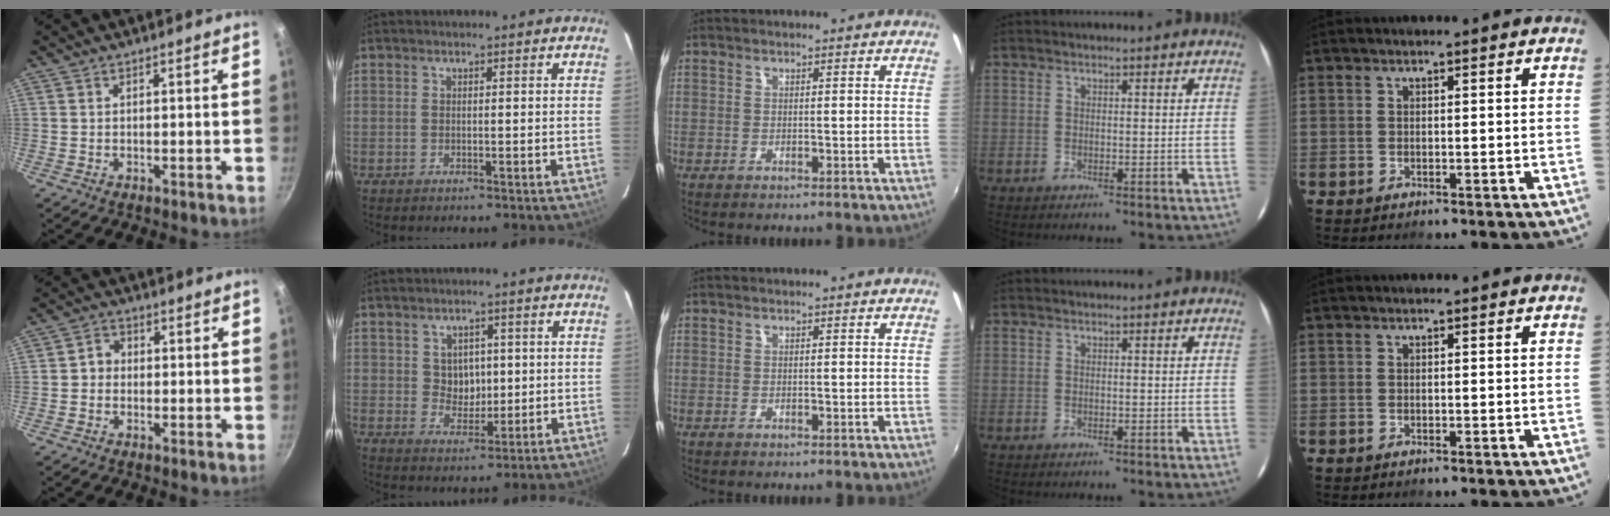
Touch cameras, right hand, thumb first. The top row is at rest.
{"thumb": {"total": 3.3, "force": [-0.2, 2.9, 1.5], "torque": [-0.008, 0.011, -0.010]}, "index": {"total": 5.5, "force": [1.0, 4.9, 2.4], "torque": [-0.038, 0.008, 0.024]}}